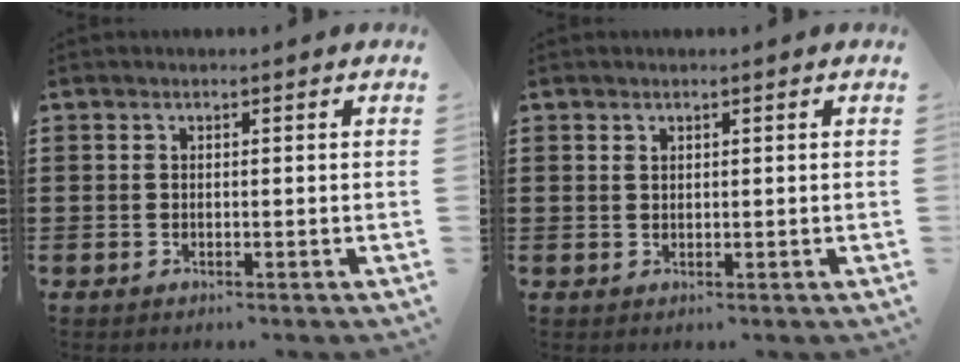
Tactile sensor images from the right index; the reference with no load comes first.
{"total": 0.8, "force": [0.6, 0.5, 0.2], "torque": [-0.007, 0.003, 0.011]}